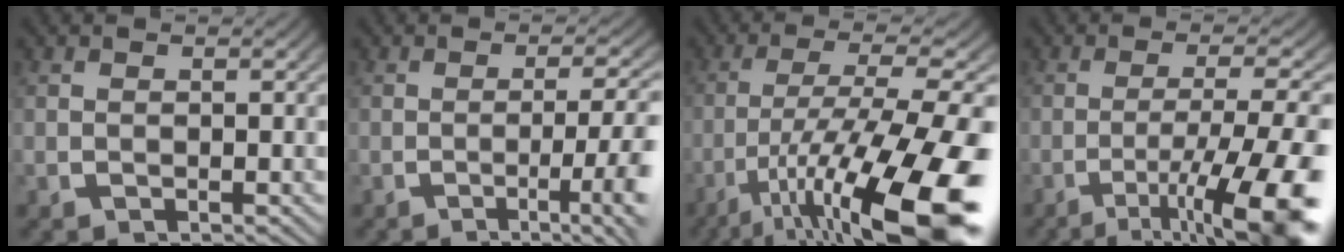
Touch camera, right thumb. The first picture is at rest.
{"total": 6.5, "force": [-2.9, 2.1, 5.4], "torque": [-0.085, -0.011, -0.042]}
{"total": 16.4, "force": [-5.4, 7.1, 13.7], "torque": [-0.232, -0.053, -0.052]}
{"total": 11.1, "force": [-4.1, 4.4, 9.4], "torque": [-0.139, -0.029, -0.047]}